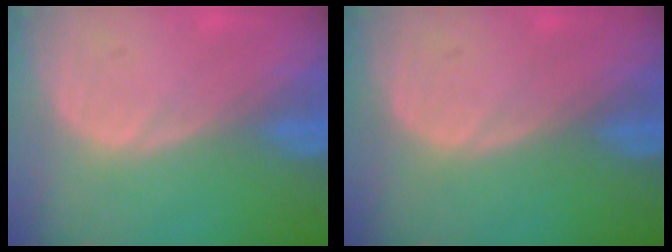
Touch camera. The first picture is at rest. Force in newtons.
{"total": 0.0}